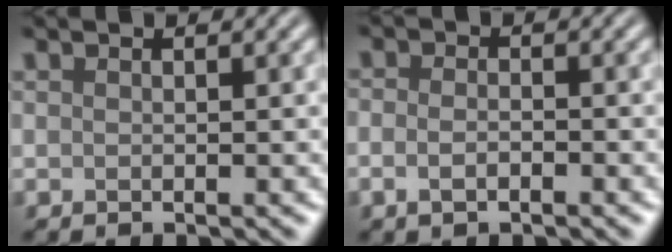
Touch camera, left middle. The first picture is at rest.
{"total": 2.0, "force": [-0.7, 1.2, 1.4], "torque": [-0.019, -0.001, -0.020]}